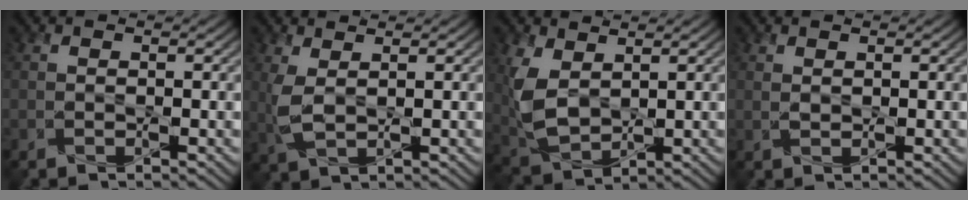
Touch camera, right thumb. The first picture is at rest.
{"total": 3.6, "force": [1.2, 1.5, 3.1], "torque": [-0.089, 0.000, 0.024]}
{"total": 6.9, "force": [2.3, 4.2, 5.0], "torque": [-0.135, -0.007, 0.048]}
{"total": 0.8, "force": [0.6, 0.2, 0.5], "torque": [-0.016, 0.000, 0.013]}